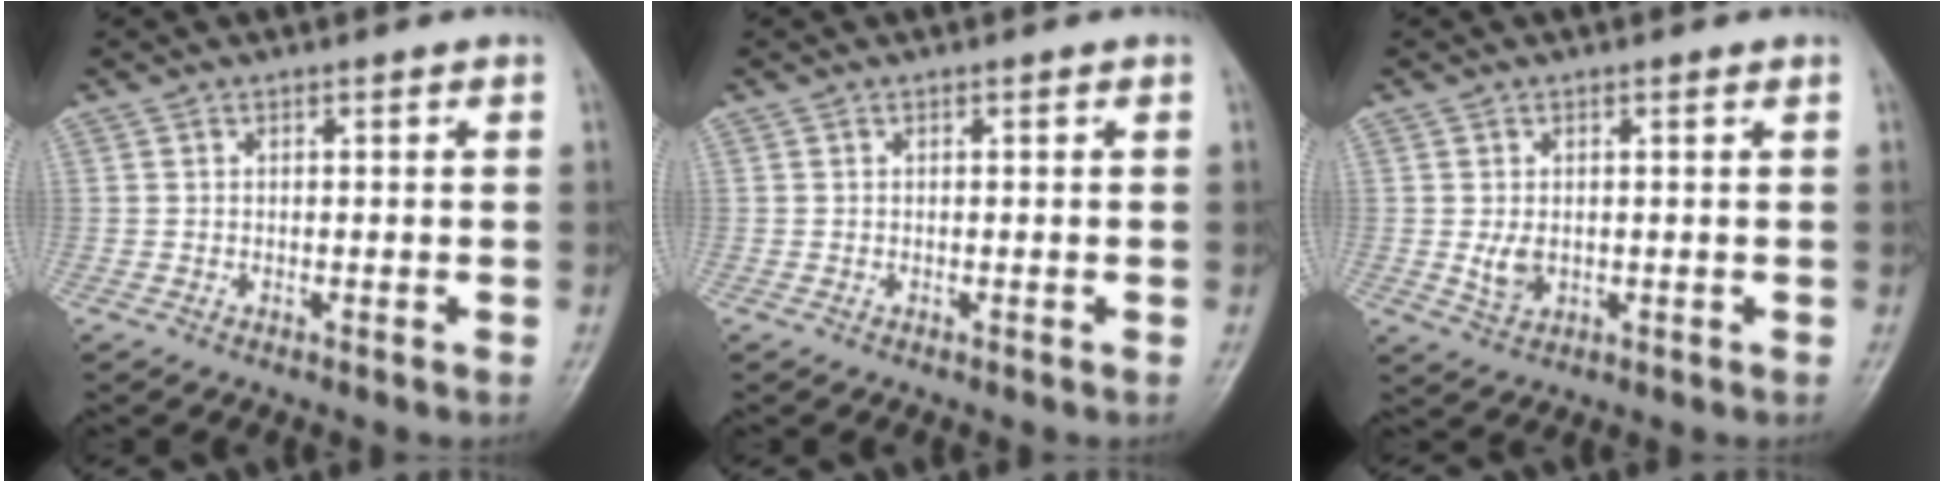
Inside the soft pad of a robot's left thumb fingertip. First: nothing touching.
{"total": 0.0}
{"total": 3.1, "force": [0.2, 2.1, 2.2], "torque": [-0.035, -0.008, 0.011]}